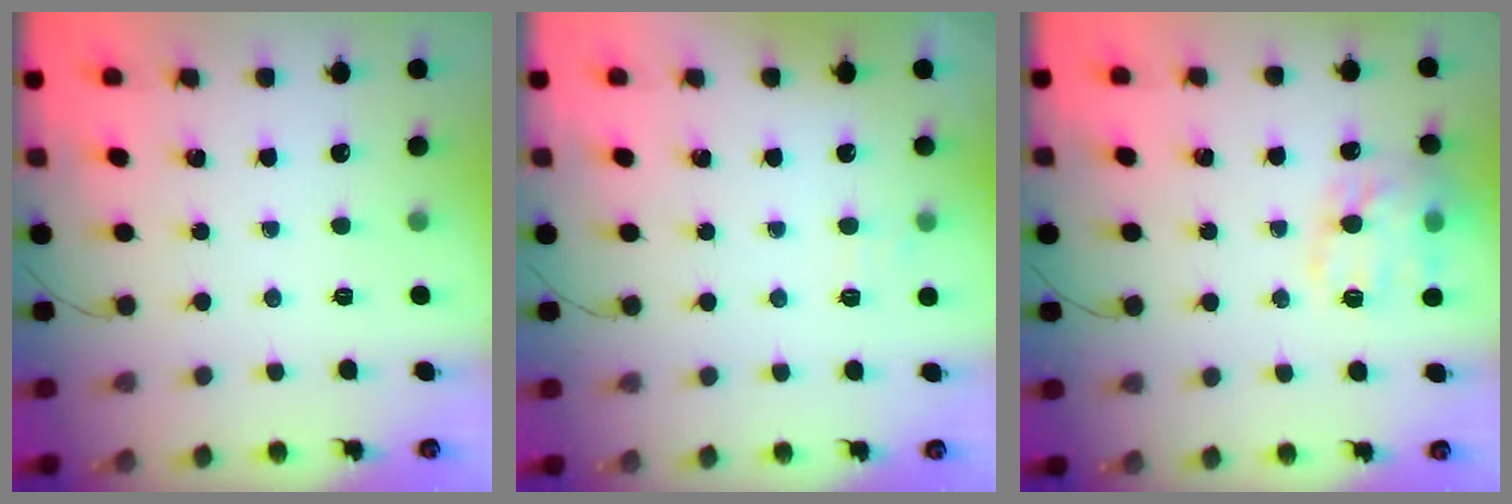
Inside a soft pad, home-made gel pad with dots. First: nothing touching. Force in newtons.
{"total": 6.3, "press": 6.2, "slide": 1.1}
{"total": 15.4, "press": 15.3, "slide": 1.6}